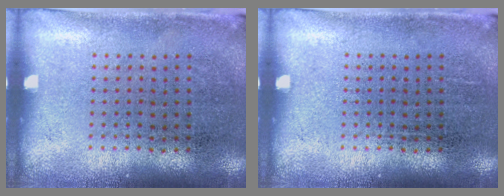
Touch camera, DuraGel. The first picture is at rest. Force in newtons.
{"total": 0.0}